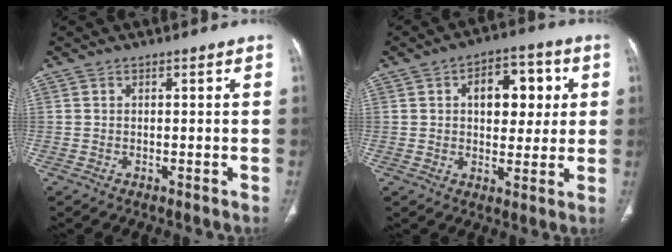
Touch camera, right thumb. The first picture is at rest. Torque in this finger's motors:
{"motor_torque": [0.48, 1.95, 0.54, -0.17, 0.01]}